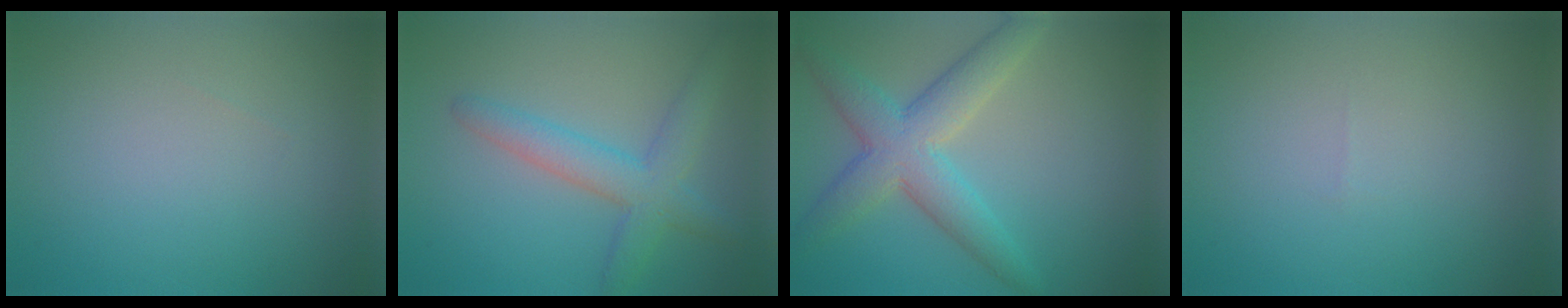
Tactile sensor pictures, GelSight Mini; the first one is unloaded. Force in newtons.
{"total": 4.1, "press": 4.1, "slide": 0.1}
{"total": 5.8, "press": 5.8, "slide": 0.0}
{"total": 0.0}